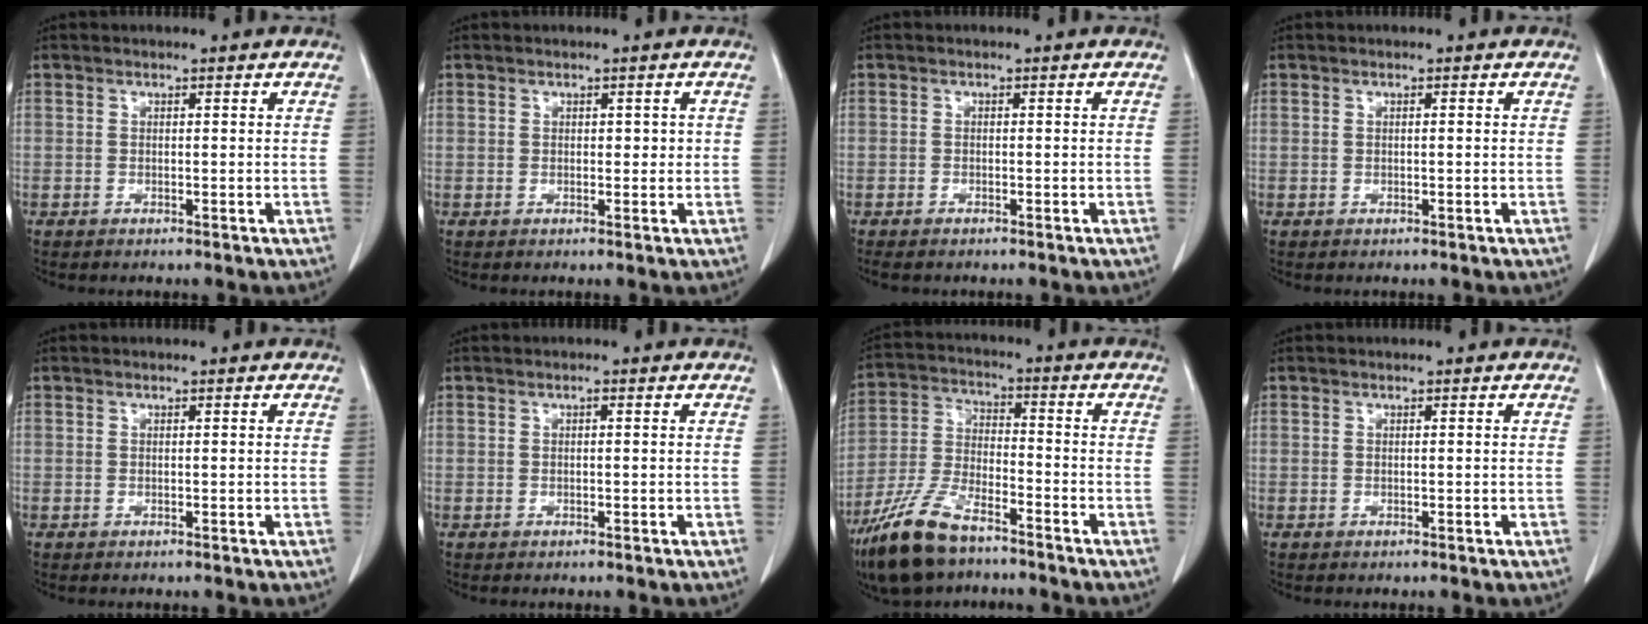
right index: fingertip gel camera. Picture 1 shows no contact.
{"total": 2.1, "force": [0.3, 1.4, 1.6], "torque": [-0.037, 0.014, 0.008]}
{"total": 2.9, "force": [-2.1, 1.3, 1.5], "torque": [-0.034, -0.003, -0.028]}
{"total": 0.6, "force": [0.0, 0.3, 0.5], "torque": [-0.017, 0.008, 0.002]}
{"total": 0.0}
{"total": 0.7, "force": [0.2, 0.4, 0.6], "torque": [-0.013, 0.003, 0.003]}
{"total": 13.6, "force": [-9.5, 4.8, 8.4], "torque": [-0.183, -0.014, -0.184]}
{"total": 0.0}